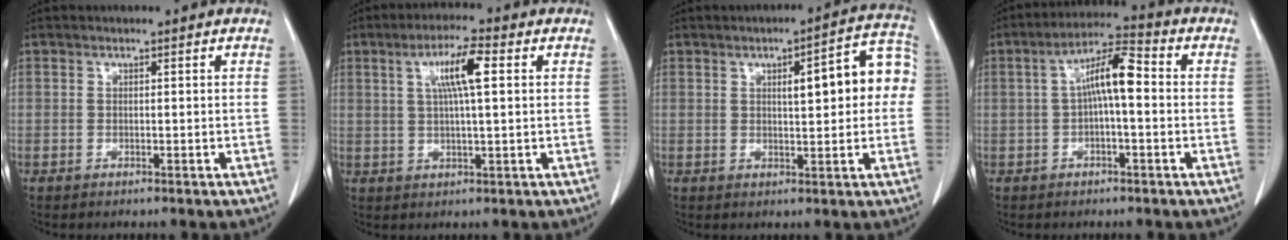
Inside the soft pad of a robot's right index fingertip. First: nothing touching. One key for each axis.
{"total": 7.0, "fx": 2.1, "fy": 0.6, "fz": 6.7, "tx": -0.122, "ty": 0.010, "tz": 0.036}
{"total": 10.0, "fx": 1.4, "fy": 2.5, "fz": 9.6, "tx": -0.122, "ty": 0.034, "tz": 0.018}
{"total": 7.6, "fx": 0.3, "fy": 1.6, "fz": 7.4, "tx": -0.136, "ty": 0.027, "tz": 0.001}